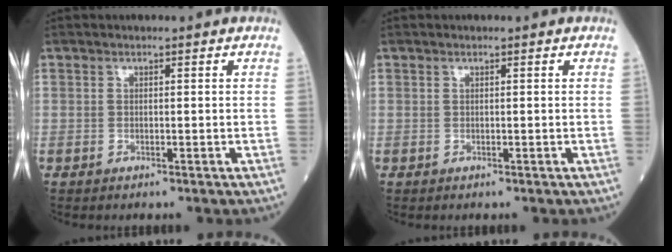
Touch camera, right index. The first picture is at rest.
{"total": 0.0}